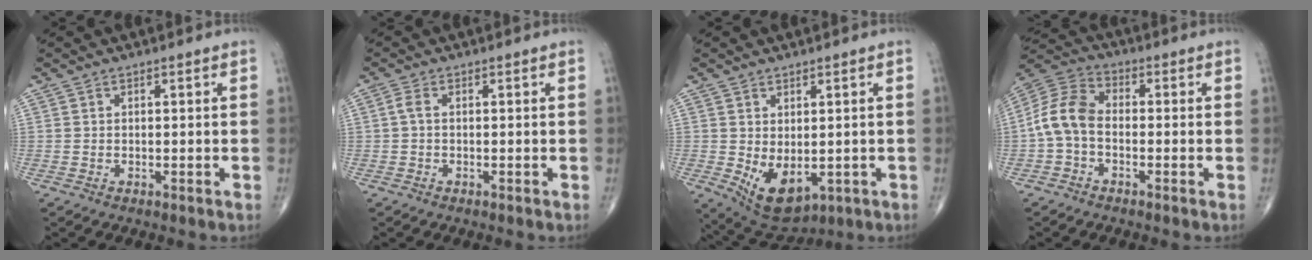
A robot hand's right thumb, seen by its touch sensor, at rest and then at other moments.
{"total": 1.5, "force": [0.0, 0.8, 1.3], "torque": [-0.030, 0.002, -0.004]}
{"total": 8.5, "force": [-1.2, 4.9, 6.8], "torque": [-0.099, -0.008, 0.005]}
{"total": 8.9, "force": [-1.5, 5.8, 6.5], "torque": [-0.128, 0.028, -0.045]}